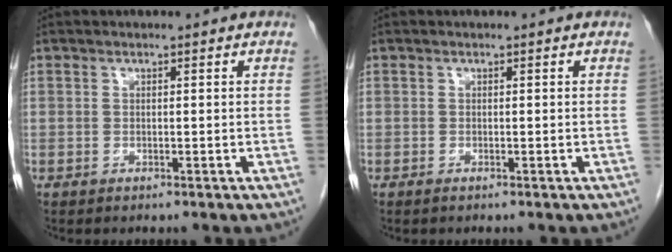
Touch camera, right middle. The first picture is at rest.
{"total": 0.0}